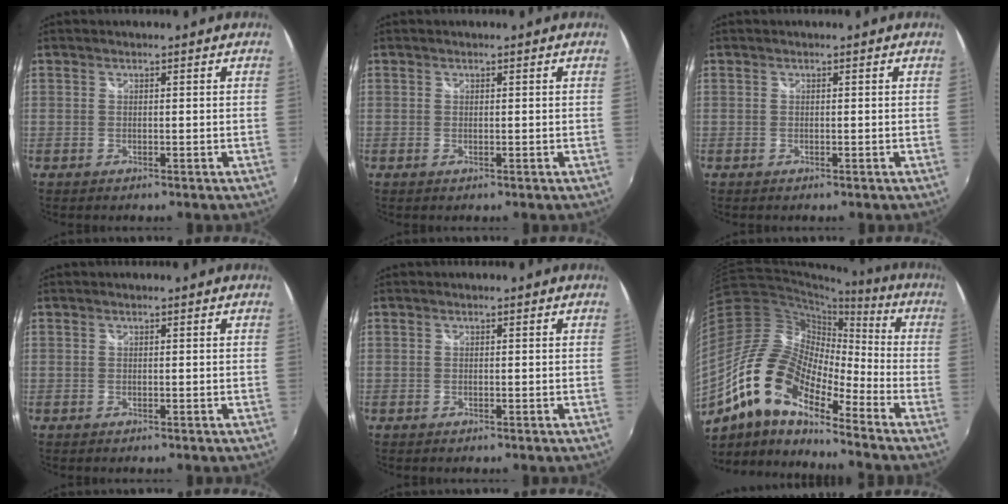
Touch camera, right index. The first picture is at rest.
{"total": 0.0}
{"total": 0.0}
{"total": 0.0}
{"total": 0.0}
{"total": 16.7, "force": [-10.5, 6.2, 11.5], "torque": [-0.200, -0.002, -0.218]}